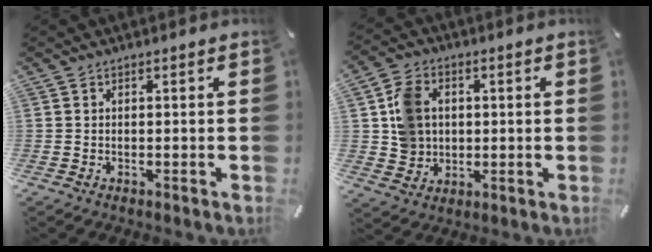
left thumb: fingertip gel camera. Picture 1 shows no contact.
{"total": 8.8, "force": [1.3, 7.8, 3.8], "torque": [-0.068, 0.014, 0.030]}